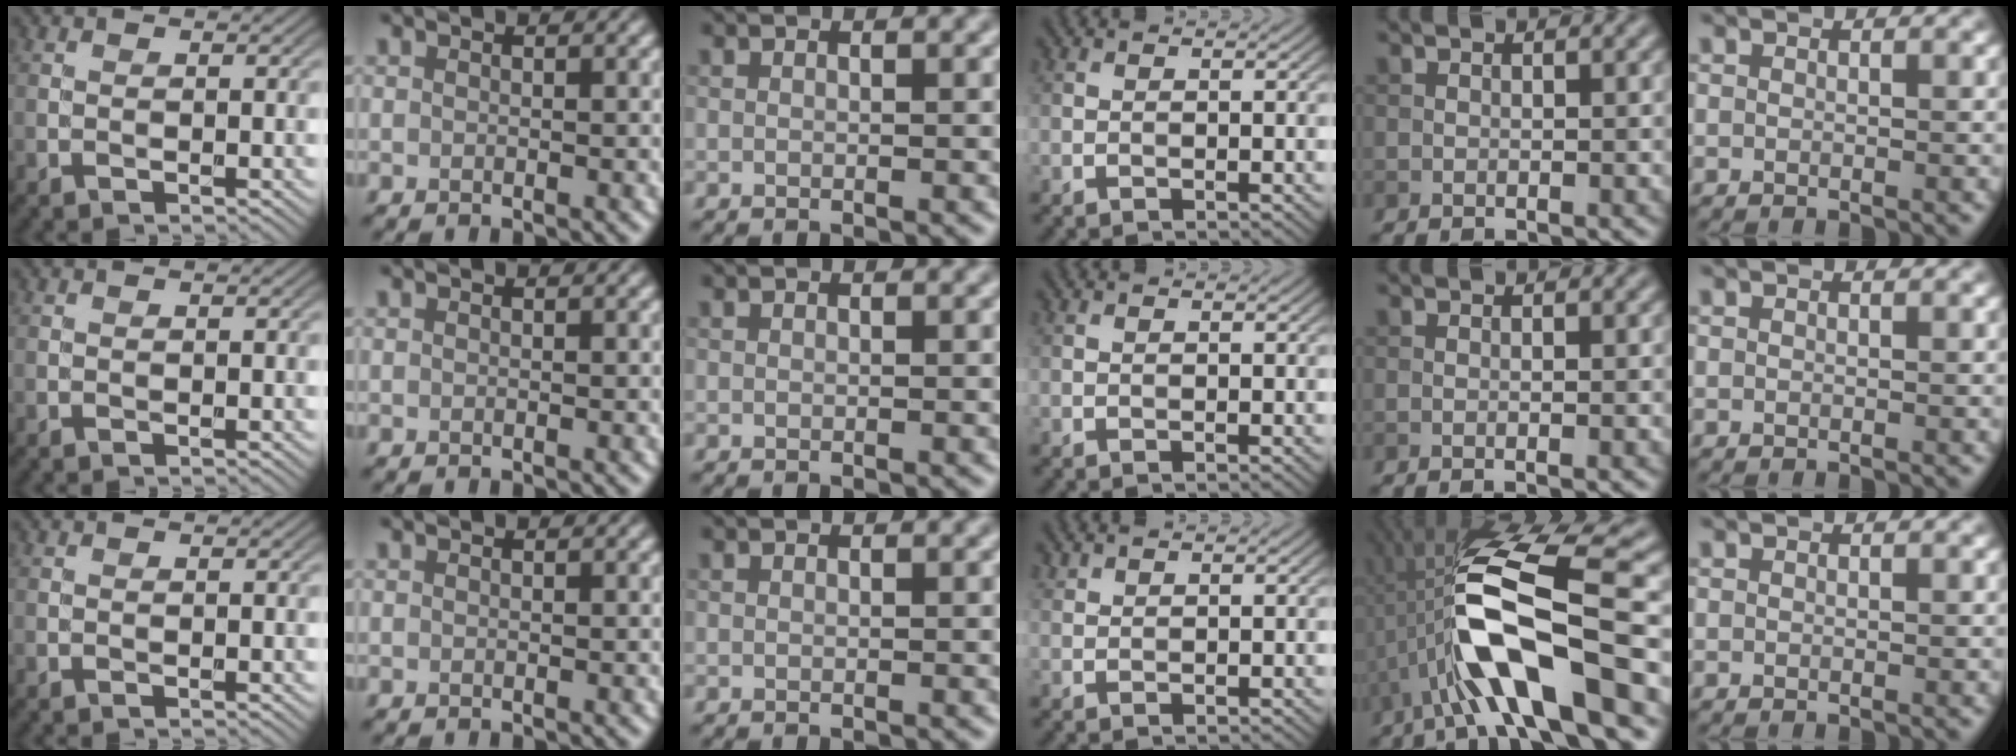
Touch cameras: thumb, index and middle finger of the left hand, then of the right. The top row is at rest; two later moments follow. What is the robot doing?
{"motion": "screw", "object": "dispenser bottle"}